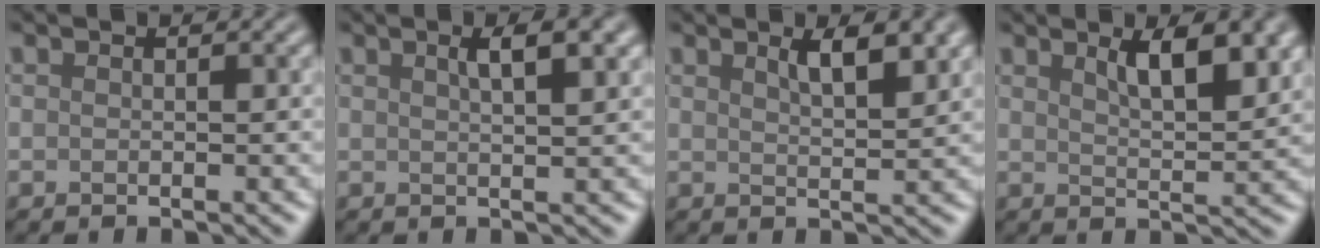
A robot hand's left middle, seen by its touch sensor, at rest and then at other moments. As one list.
[{"total": 3.4, "force": [1.6, 1.0, 2.8], "torque": [-0.031, 0.008, 0.023]}, {"total": 3.3, "force": [1.9, 0.9, 2.6], "torque": [-0.033, 0.001, 0.032]}, {"total": 4.9, "force": [2.4, 1.6, 3.9], "torque": [-0.055, 0.000, 0.040]}]